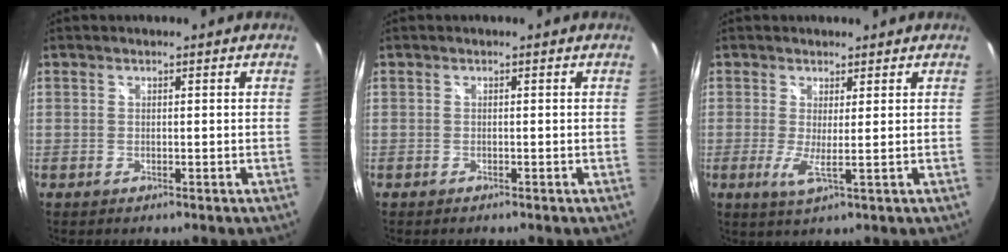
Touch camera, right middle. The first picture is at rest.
{"total": 0.0}
{"total": 3.3, "force": [0.4, -0.4, 3.3], "torque": [-0.062, -0.009, 0.003]}